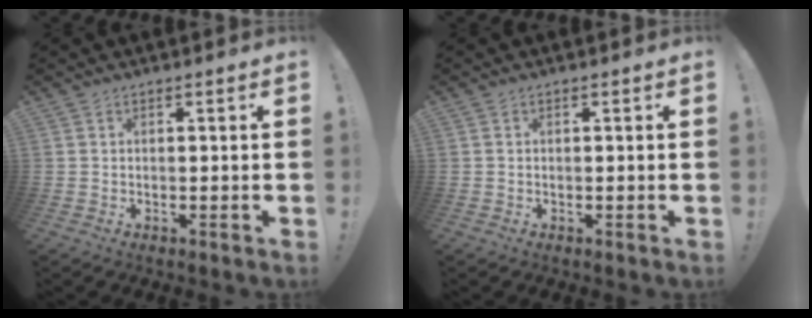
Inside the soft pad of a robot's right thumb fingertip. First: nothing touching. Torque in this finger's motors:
{"motor_torque": [-0.28, 0.38, 0.06, -0.15, 0.00]}